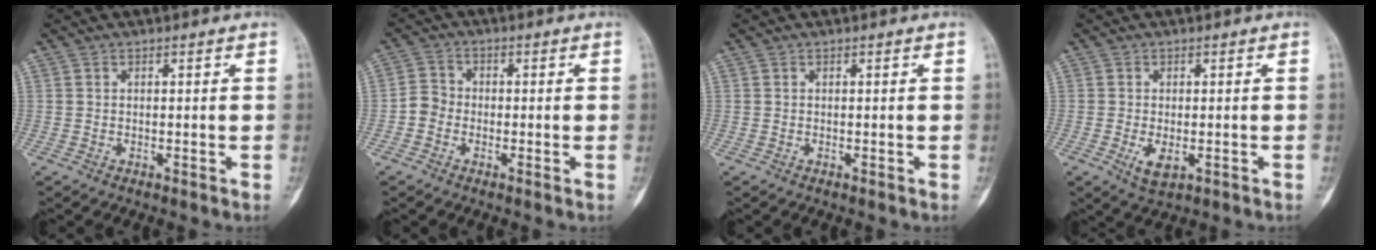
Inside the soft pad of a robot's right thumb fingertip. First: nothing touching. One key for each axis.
{"total": 3.2, "fx": -1.2, "fy": 2.7, "fz": 1.4, "tx": -0.015, "ty": 0.009, "tz": -0.036}
{"total": 0.0}
{"total": 3.5, "fx": -1.1, "fy": 1.7, "fz": 2.8, "tx": -0.045, "ty": -0.011, "tz": -0.015}